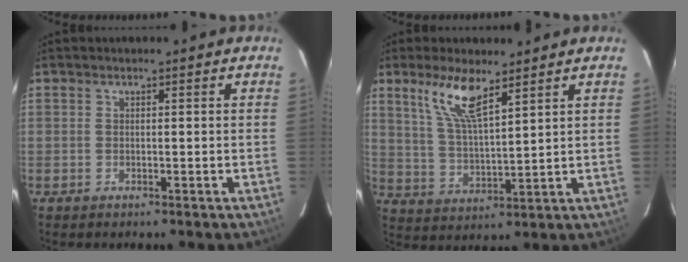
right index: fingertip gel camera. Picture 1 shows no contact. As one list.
[{"total": 9.1, "force": [5.9, 2.1, 6.7], "torque": [-0.134, 0.001, 0.122]}]